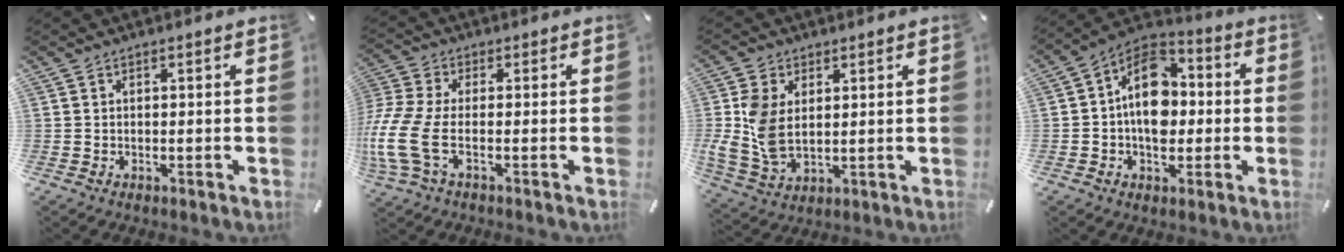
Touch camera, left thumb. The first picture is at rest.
{"total": 11.1, "force": [-2.1, 5.6, 9.4], "torque": [-0.220, -0.015, -0.036]}
{"total": 9.6, "force": [1.6, 6.7, 6.7], "torque": [-0.160, -0.001, 0.033]}
{"total": 14.1, "force": [-0.5, 10.1, 9.8], "torque": [-0.163, 0.007, -0.012]}